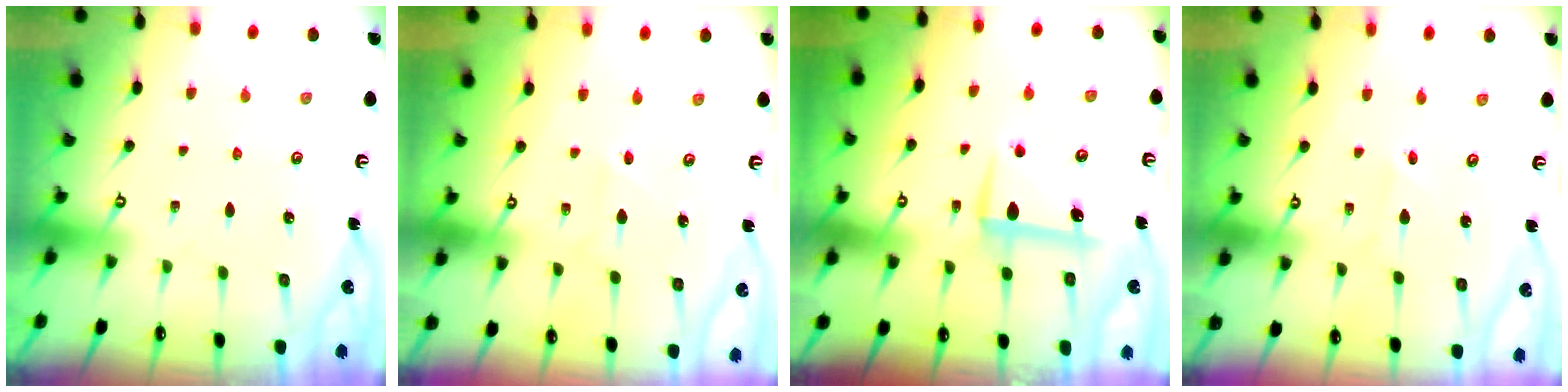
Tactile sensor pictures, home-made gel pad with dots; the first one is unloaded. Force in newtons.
{"total": 3.8, "press": 3.8, "slide": 0.6}
{"total": 8.7, "press": 8.6, "slide": 1.1}
{"total": 1.5, "press": 1.5, "slide": 0.1}